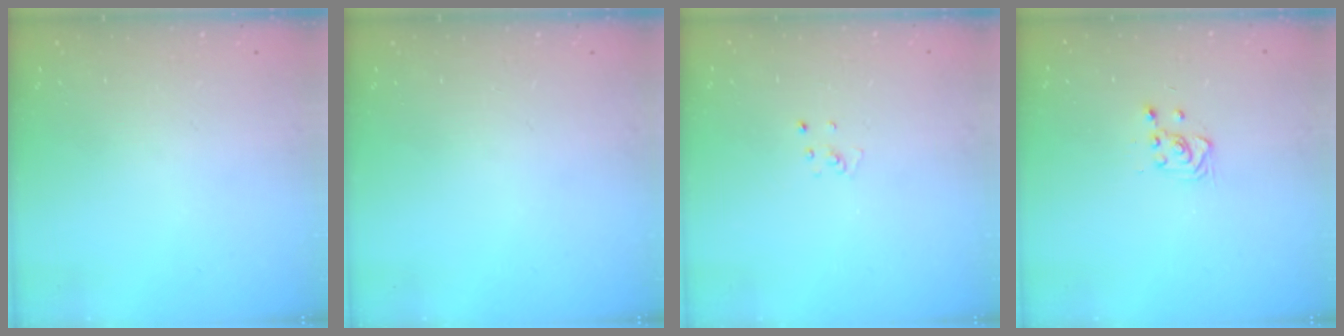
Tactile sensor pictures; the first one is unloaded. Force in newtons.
{"total": 0.0}
{"total": 3.1, "press": 3.1, "slide": 0.4}
{"total": 2.8, "press": 2.7, "slide": 0.7}